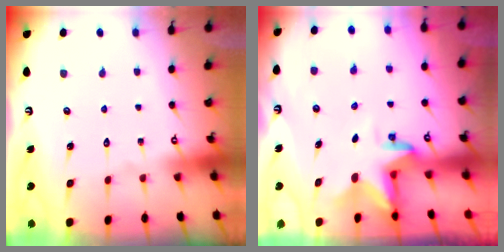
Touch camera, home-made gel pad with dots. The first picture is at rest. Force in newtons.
{"total": 2.8, "press": 2.8, "slide": 0.3}